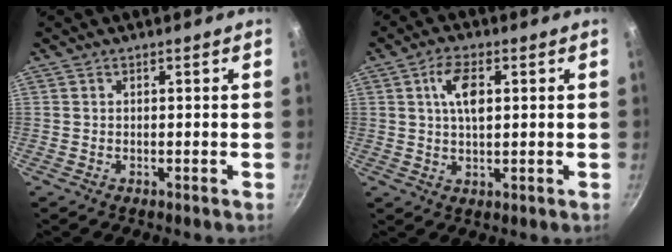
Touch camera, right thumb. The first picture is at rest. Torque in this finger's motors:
{"motor_torque": [1.02, 0.85, 0.68, 0.28, 0.03]}